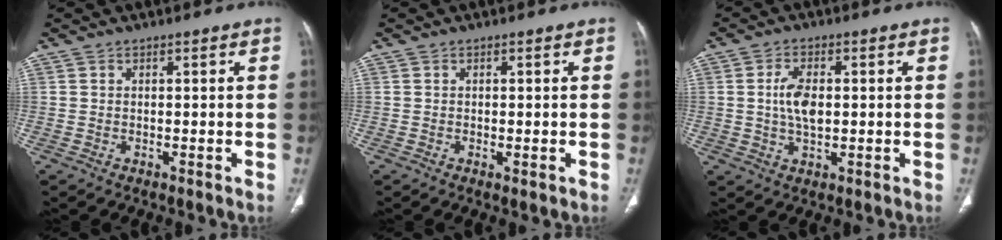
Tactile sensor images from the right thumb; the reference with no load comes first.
{"total": 1.1, "force": [-0.3, 0.4, 0.9], "torque": [-0.018, -0.004, -0.003]}
{"total": 5.9, "force": [0.4, 3.2, 5.0], "torque": [-0.097, 0.002, 0.006]}